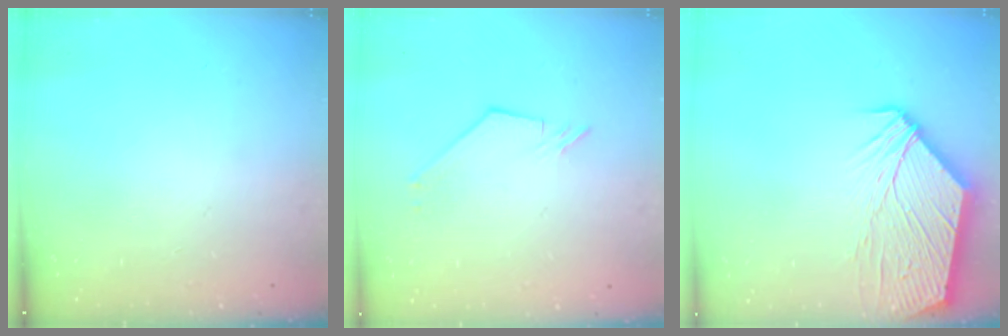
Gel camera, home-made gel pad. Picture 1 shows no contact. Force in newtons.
{"total": 1.8, "press": 1.8, "slide": 0.1}
{"total": 12.5, "press": 12.4, "slide": 2.0}